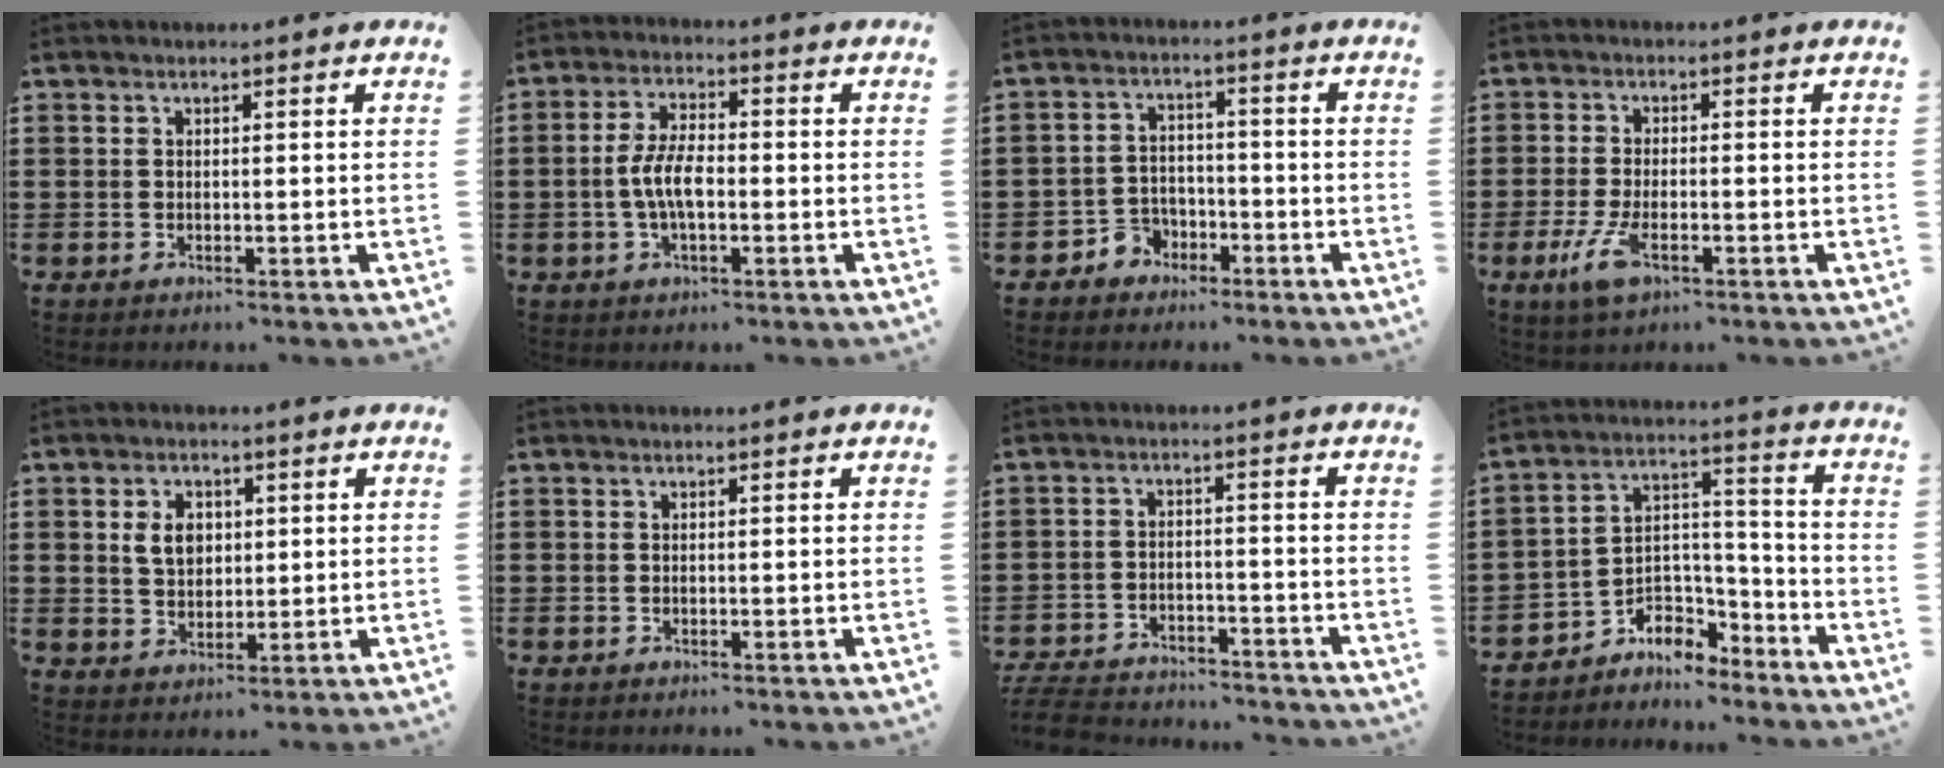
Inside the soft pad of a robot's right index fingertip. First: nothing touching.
{"total": 5.9, "force": [-1.1, 2.5, 5.3], "torque": [-0.119, -0.001, -0.027]}
{"total": 3.9, "force": [-2.6, 2.9, 0.6], "torque": [-0.030, 0.009, -0.055]}
{"total": 4.9, "force": [-2.0, 1.5, 4.2], "torque": [-0.103, -0.016, -0.041]}
{"total": 4.5, "force": [1.1, 3.3, 2.9], "torque": [-0.068, 0.012, 0.018]}
{"total": 0.0}
{"total": 5.8, "force": [-5.6, 0.7, 1.1], "torque": [-0.034, 0.000, -0.115]}
{"total": 4.7, "force": [-3.8, 2.7, 0.5], "torque": [-0.019, 0.002, -0.078]}